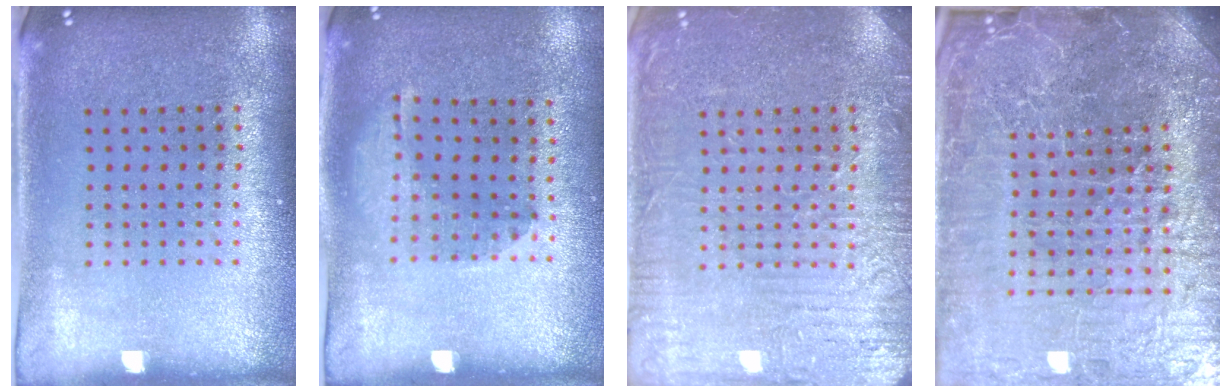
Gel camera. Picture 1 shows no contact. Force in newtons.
{"total": 1.3, "press": 0.8, "slide": 1.0}
{"total": 5.4, "press": 5.3, "slide": 0.7}
{"total": 7.2, "press": 6.3, "slide": 3.4}